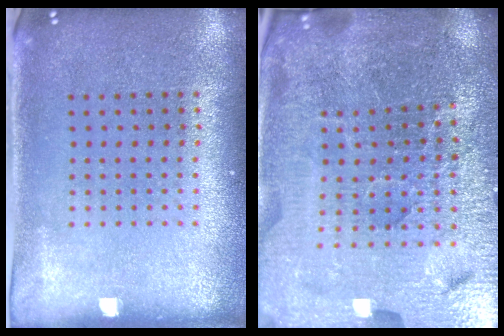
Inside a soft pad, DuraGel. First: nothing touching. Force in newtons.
{"total": 5.5, "press": 5.1, "slide": 2.0}